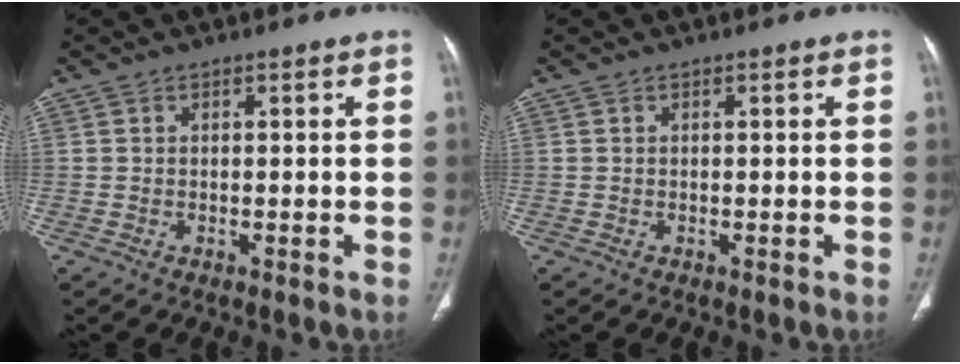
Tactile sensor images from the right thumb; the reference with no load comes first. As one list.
[{"total": 0.0}]